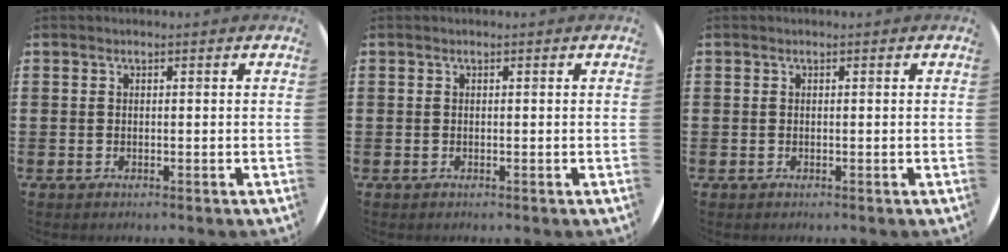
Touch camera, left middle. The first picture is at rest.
{"total": 0.0}
{"total": 0.0}